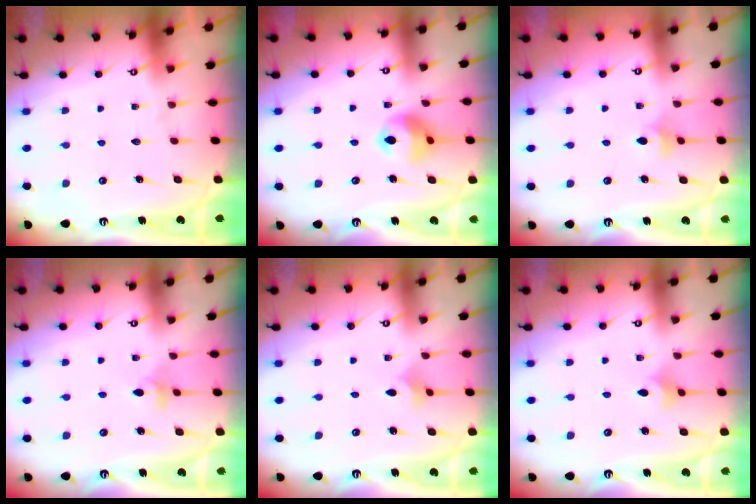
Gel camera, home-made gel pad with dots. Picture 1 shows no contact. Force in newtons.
{"total": 10.5, "press": 10.4, "slide": 1.4}
{"total": 4.2, "press": 4.1, "slide": 0.9}
{"total": 4.3, "press": 4.2, "slide": 0.9}
{"total": 1.8, "press": 1.7, "slide": 0.5}
{"total": 3.4, "press": 3.3, "slide": 0.8}